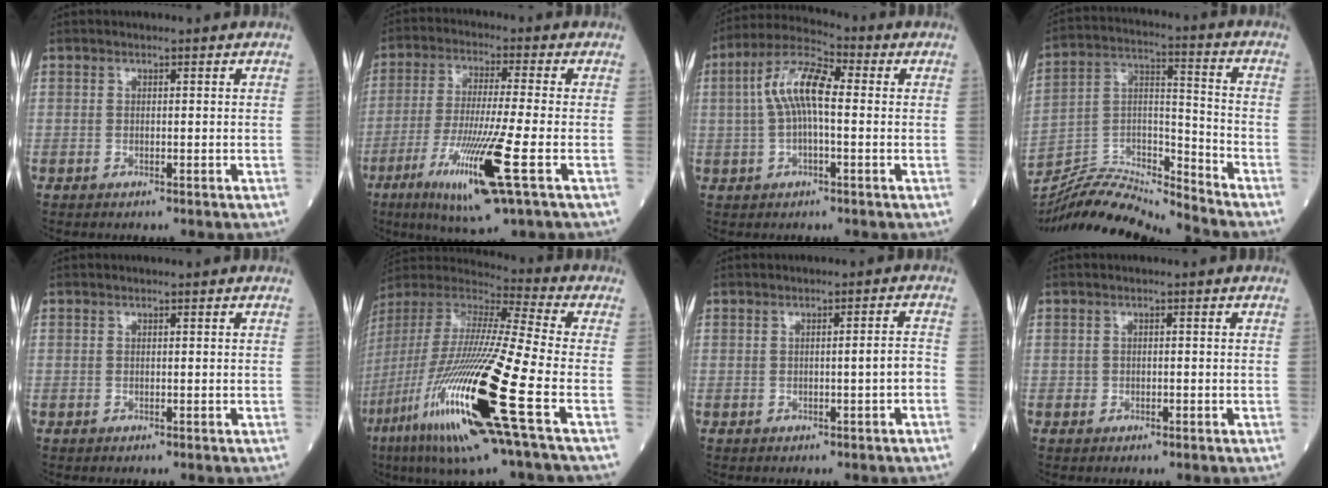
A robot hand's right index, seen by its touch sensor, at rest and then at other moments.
{"total": 13.5, "force": [-5.5, -0.4, 12.3], "torque": [-0.246, -0.033, -0.101]}
{"total": 9.2, "force": [0.7, 2.8, 8.7], "torque": [-0.178, 0.029, 0.009]}
{"total": 14.1, "force": [-13.9, -0.6, 2.4], "torque": [-0.041, 0.039, -0.261]}
{"total": 0.0}
{"total": 26.5, "force": [-9.8, 1.2, 24.5], "torque": [-0.511, -0.064, -0.191]}
{"total": 2.1, "force": [-0.7, 0.0, 2.0], "torque": [-0.027, 0.001, -0.011]}
{"total": 0.6, "force": [-0.3, 0.5, 0.3], "torque": [-0.004, 0.001, -0.006]}